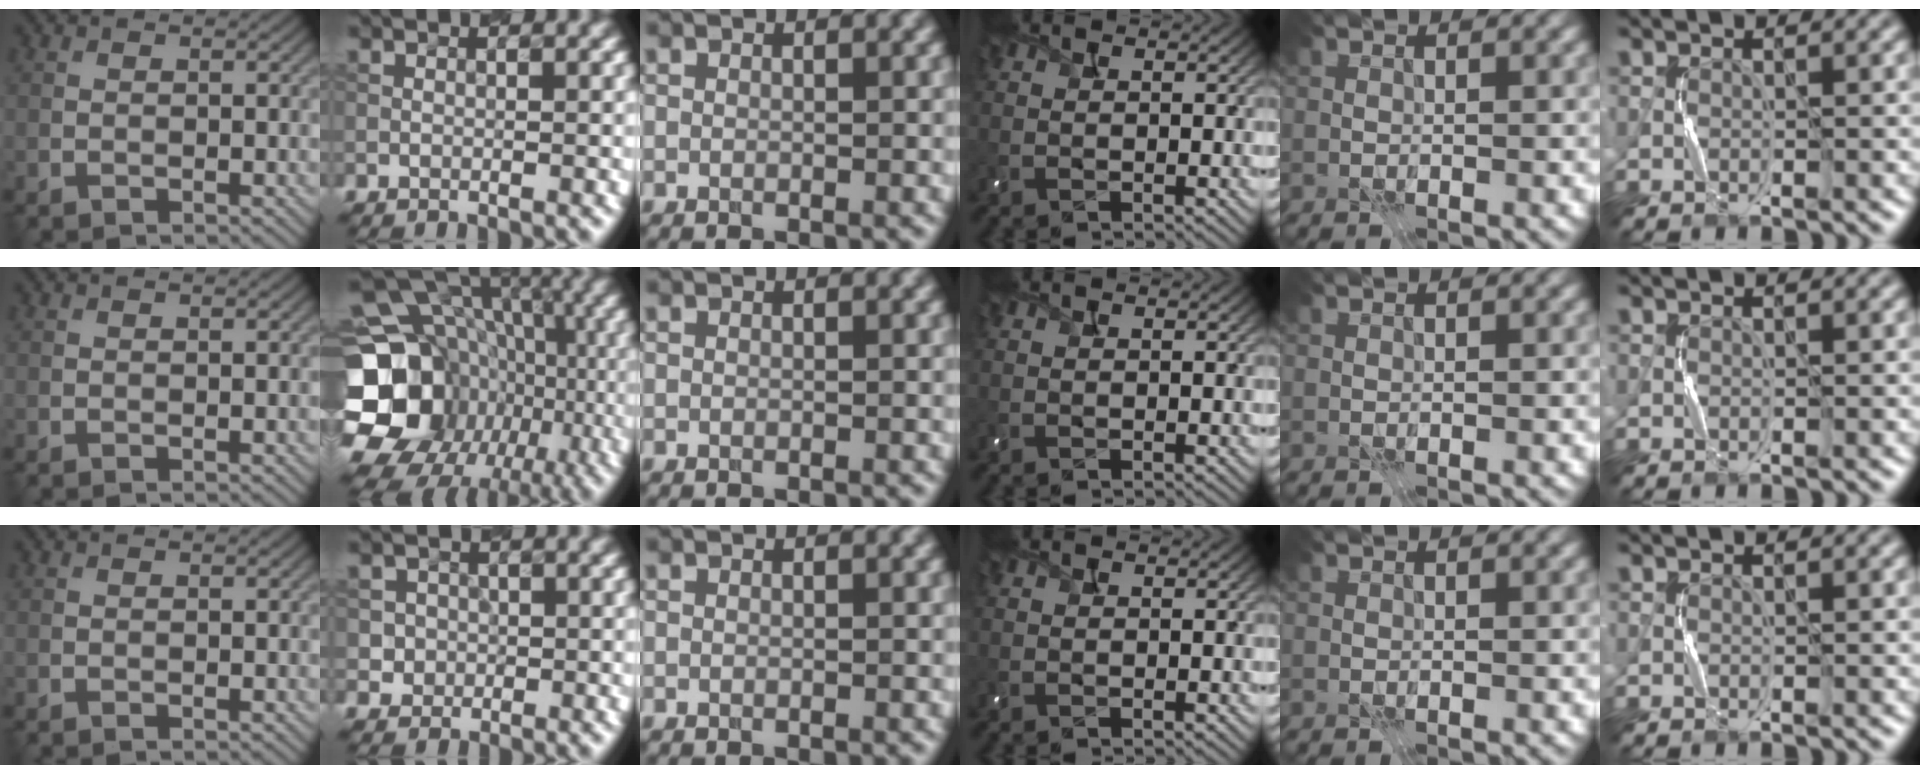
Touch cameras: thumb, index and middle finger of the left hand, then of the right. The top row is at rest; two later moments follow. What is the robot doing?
{"motion": "press", "object": "camera"}